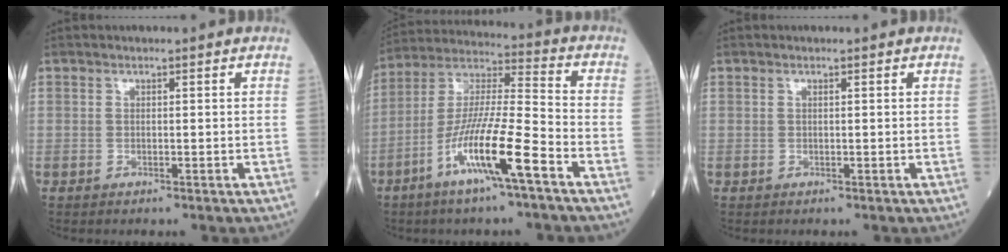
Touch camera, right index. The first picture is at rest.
{"total": 13.7, "force": [-6.8, 0.4, 11.9], "torque": [-0.236, -0.008, -0.131]}
{"total": 0.0}